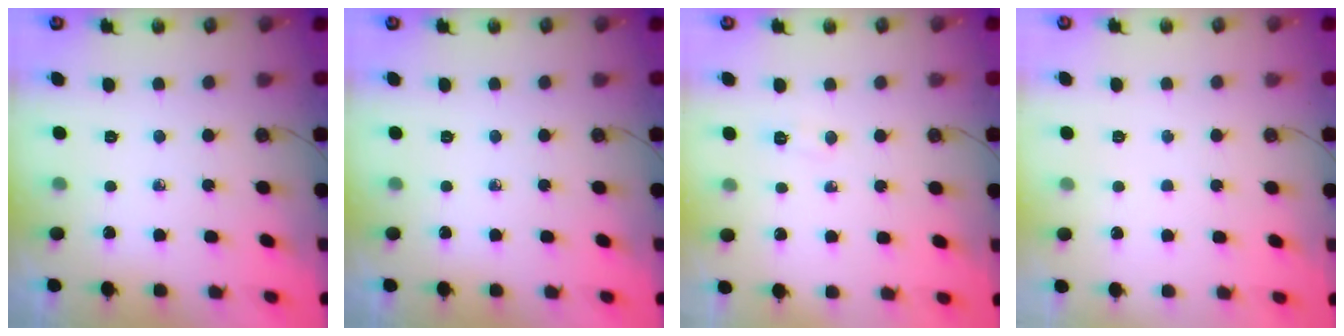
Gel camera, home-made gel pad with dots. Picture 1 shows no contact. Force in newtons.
{"total": 0.0}
{"total": 4.1, "press": 4.0, "slide": 0.8}
{"total": 0.9, "press": 0.9, "slide": 0.0}